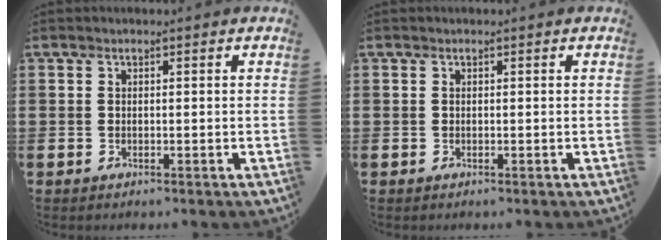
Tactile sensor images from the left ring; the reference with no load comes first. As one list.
[{"total": 0.0}]